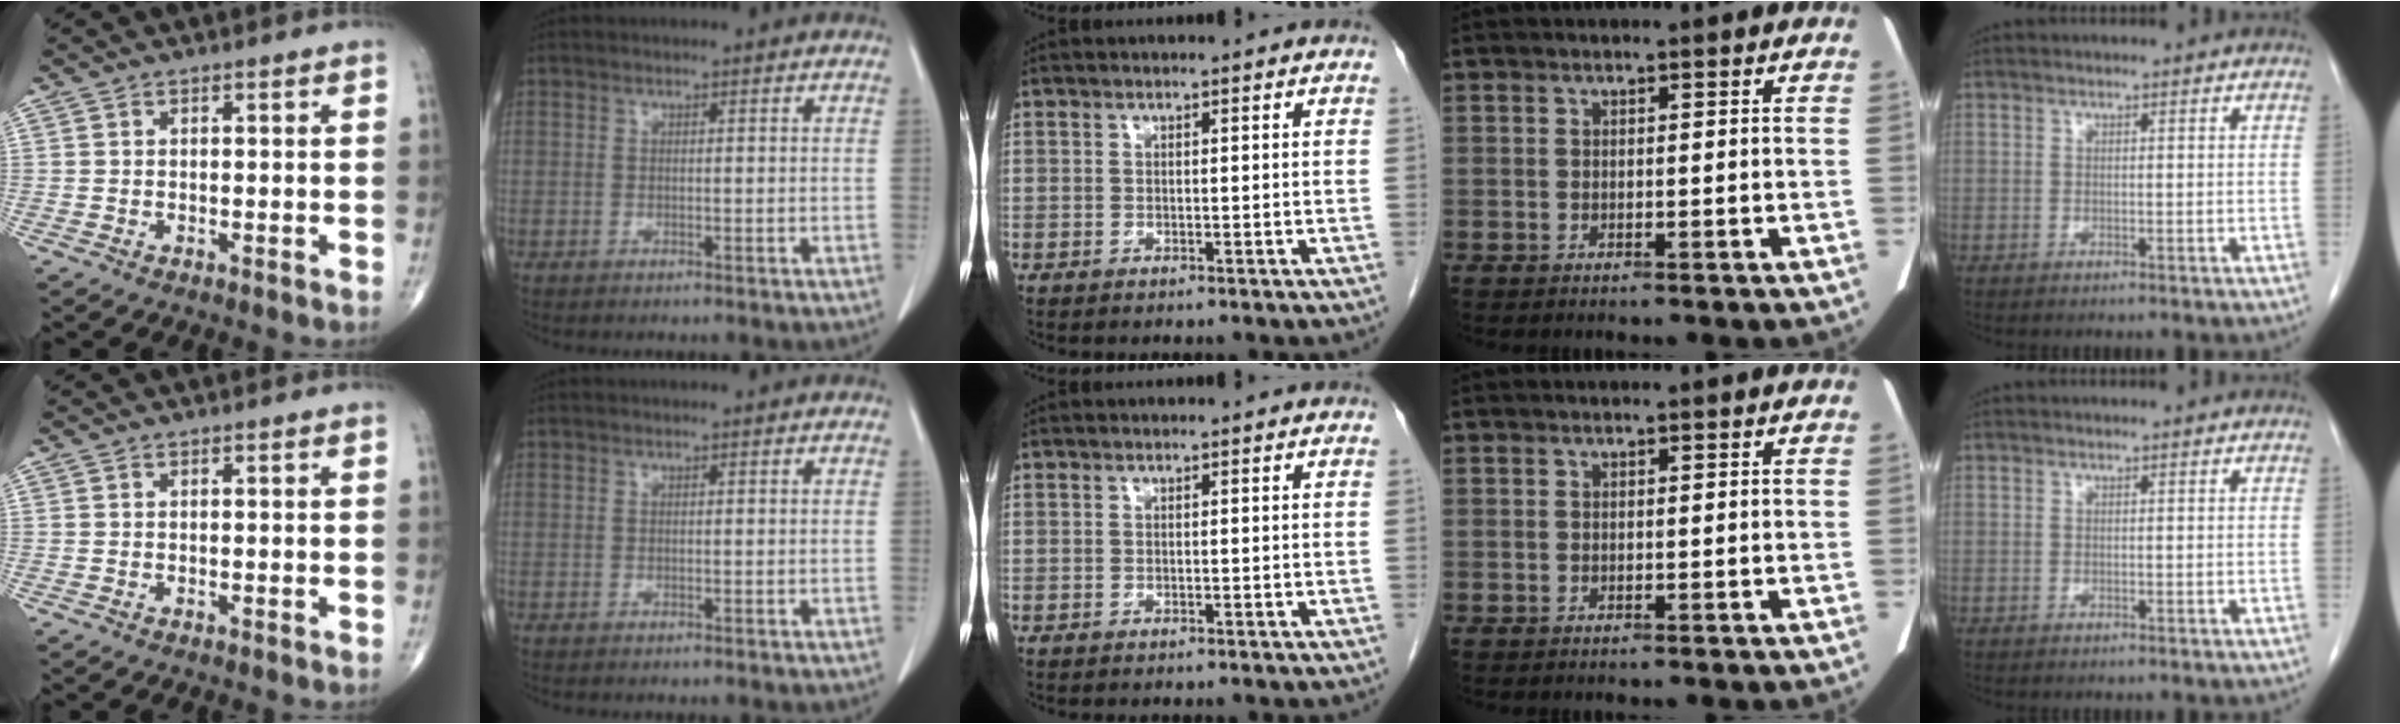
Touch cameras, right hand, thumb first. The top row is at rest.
{}